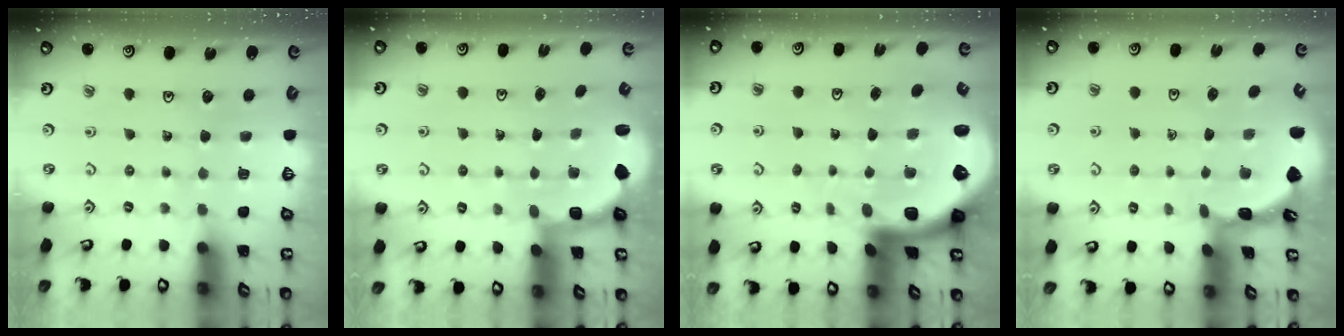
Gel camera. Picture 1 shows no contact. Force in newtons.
{"total": 3.0, "press": 2.2, "slide": 2.0}
{"total": 7.9, "press": 7.8, "slide": 1.1}
{"total": 1.8, "press": 1.8, "slide": 0.1}